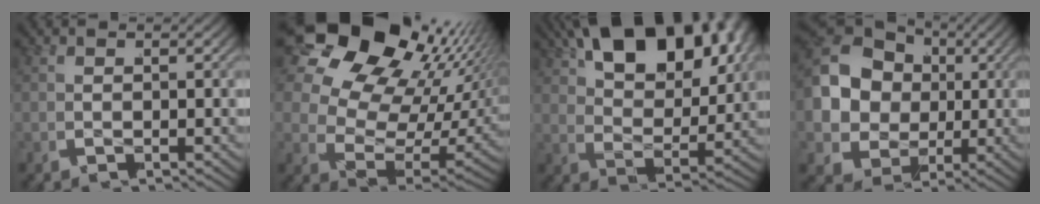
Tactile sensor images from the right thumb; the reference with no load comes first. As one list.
[{"total": 16.4, "force": [4.3, 10.7, 11.8], "torque": [-0.238, -0.008, 0.067]}, {"total": 13.5, "force": [5.4, 6.9, 10.3], "torque": [-0.173, 0.015, 0.074]}, {"total": 13.0, "force": [1.0, 10.6, 7.5], "torque": [-0.202, -0.026, 0.018]}]